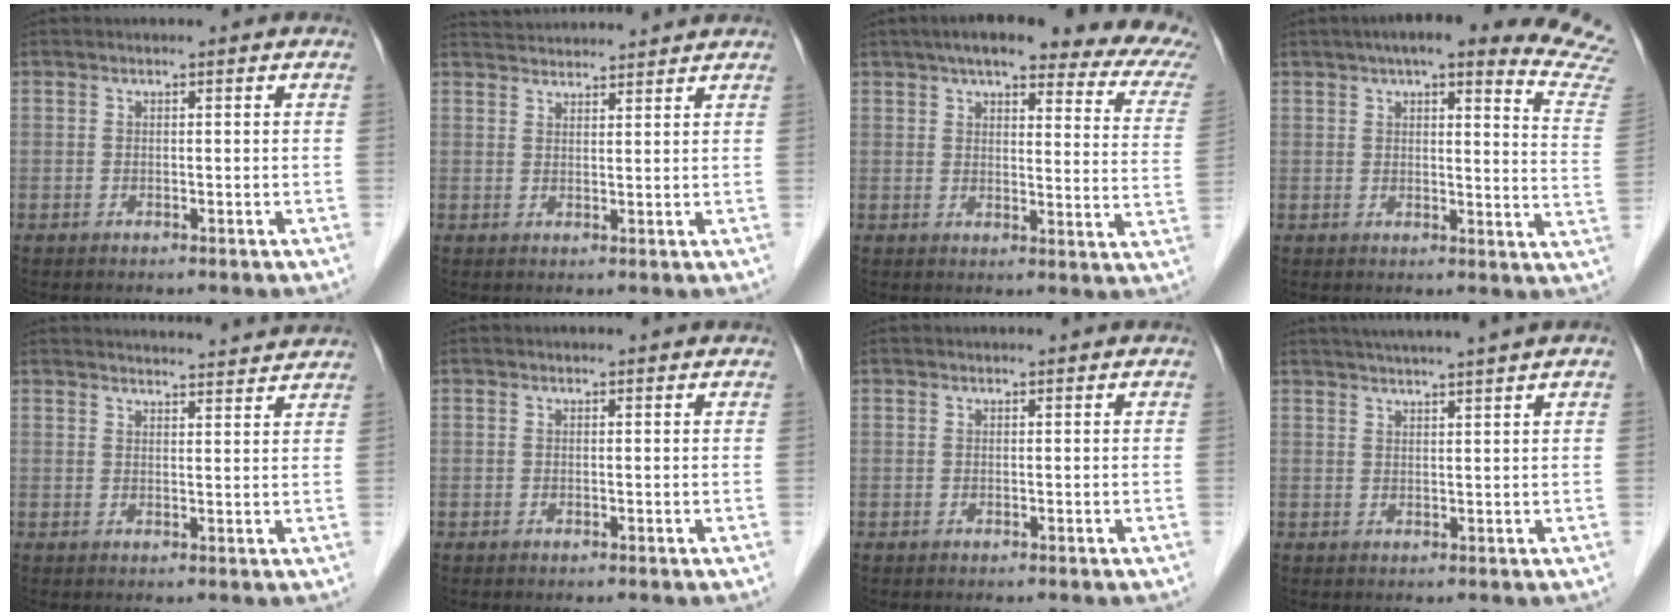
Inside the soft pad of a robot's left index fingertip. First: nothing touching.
{"total": 8.7, "force": [8.5, 0.3, 1.8], "torque": [-0.033, 0.034, 0.122]}
{"total": 21.0, "force": [16.7, 3.8, 12.3], "torque": [-0.149, 0.008, 0.180]}
{"total": 20.7, "force": [18.7, 1.3, 8.8], "torque": [-0.092, -0.053, 0.198]}
{"total": 13.2, "force": [12.9, 0.5, 2.7], "torque": [-0.024, 0.007, 0.147]}
{"total": 2.7, "force": [2.6, 0.5, 0.6], "torque": [-0.013, 0.017, 0.024]}
{"total": 2.2, "force": [2.1, 0.2, 0.5], "torque": [-0.009, 0.020, 0.028]}
{"total": 8.3, "force": [7.2, -1.4, 3.9], "torque": [-0.056, 0.018, 0.096]}